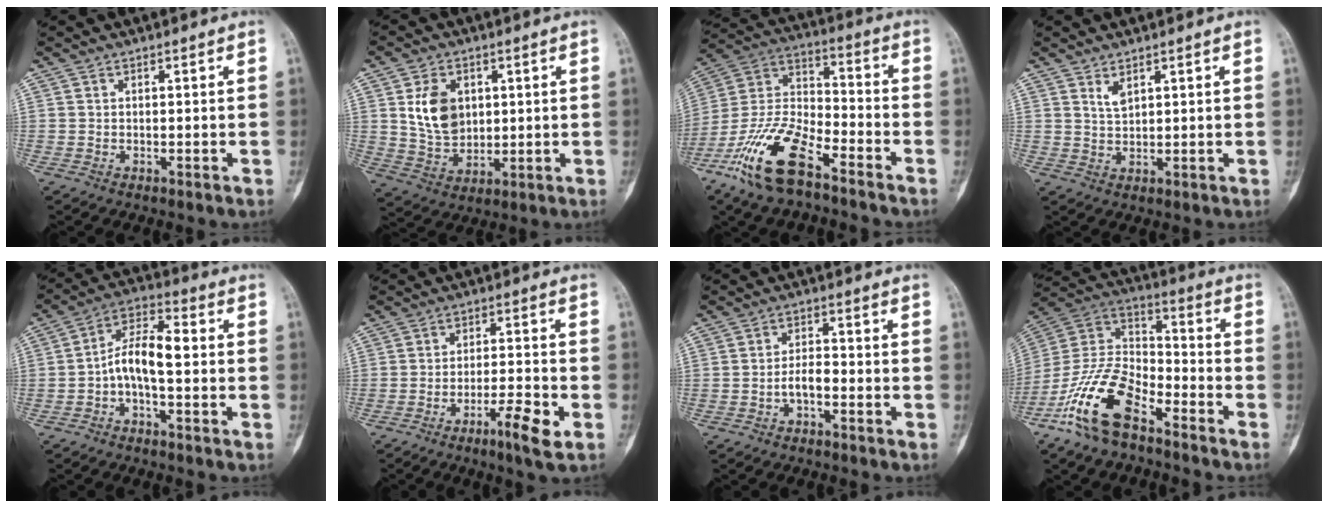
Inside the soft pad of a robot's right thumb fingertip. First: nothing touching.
{"total": 9.7, "force": [2.4, 7.0, 6.2], "torque": [-0.090, -0.016, 0.053]}
{"total": 17.4, "force": [-10.7, 6.4, 12.1], "torque": [-0.250, 0.055, -0.209]}
{"total": 2.4, "force": [1.5, 1.0, 1.6], "torque": [-0.028, -0.012, 0.035]}
{"total": 9.0, "force": [-1.1, 4.0, 8.0], "torque": [-0.146, 0.041, -0.027]}
{"total": 6.8, "force": [-3.5, 0.8, 5.8], "torque": [-0.109, 0.017, -0.058]}
{"total": 3.3, "force": [-1.4, 1.5, 2.5], "torque": [-0.041, 0.019, -0.029]}
{"total": 17.4, "force": [-10.5, 7.9, 11.4], "torque": [-0.222, 0.067, -0.205]}